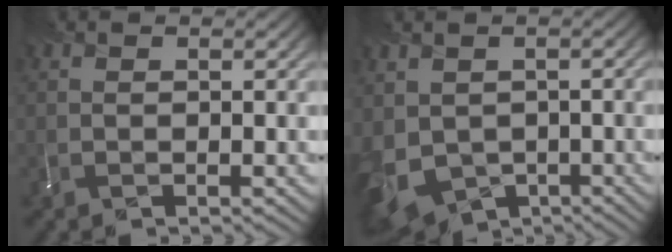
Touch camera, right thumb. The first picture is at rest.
{"total": 9.5, "force": [-2.0, 7.4, 5.7], "torque": [-0.157, -0.040, -0.018]}